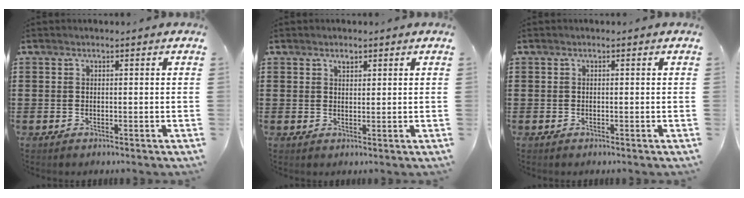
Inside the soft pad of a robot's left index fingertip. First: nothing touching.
{"total": 1.2, "force": [0.9, 0.6, 0.6], "torque": [-0.014, 0.003, 0.016]}
{"total": 0.0}